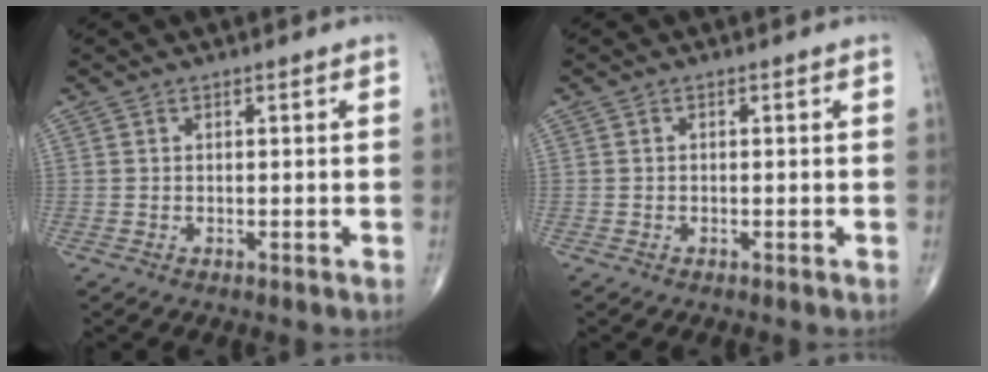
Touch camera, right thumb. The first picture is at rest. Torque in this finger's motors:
{"motor_torque": [0.10, -0.25, -0.06, -0.12, 0.02]}